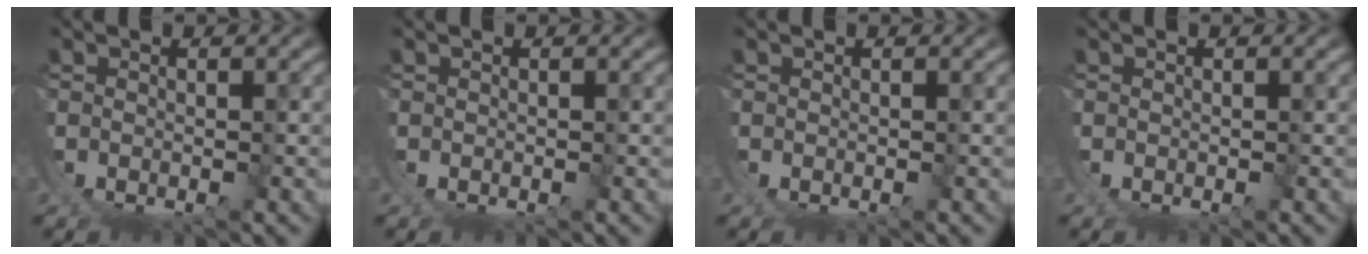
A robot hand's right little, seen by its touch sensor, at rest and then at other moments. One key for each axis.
{"total": 0.0}
{"total": 0.0}
{"total": 0.0}